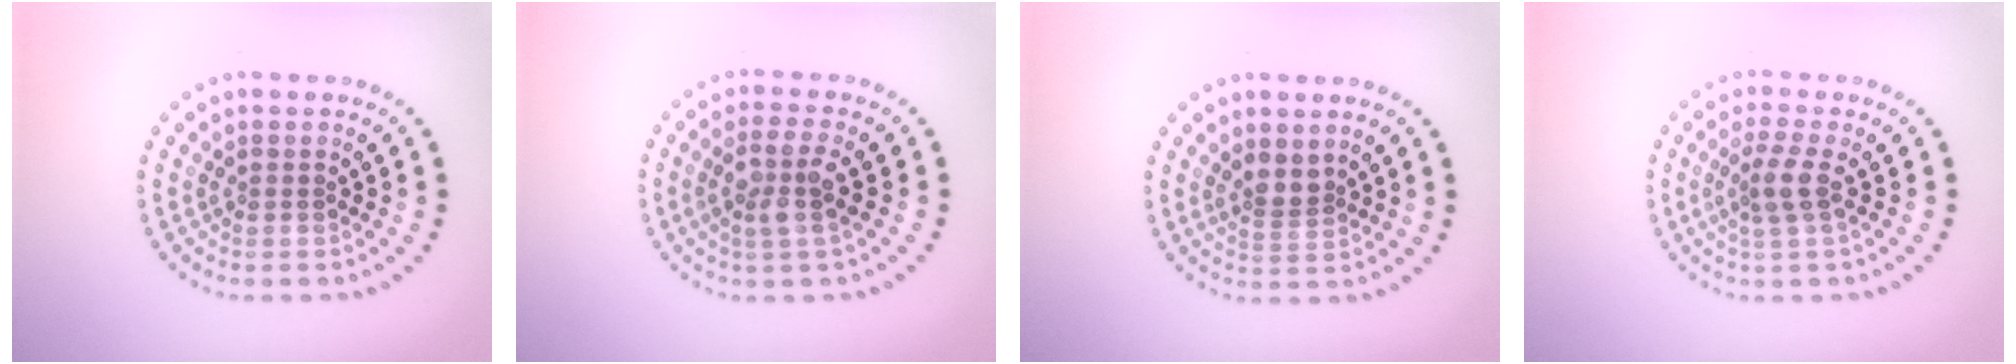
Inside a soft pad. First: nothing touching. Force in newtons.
{"total": 3.0, "press": 2.7, "slide": 1.2}
{"total": 2.0, "press": 1.4, "slide": 1.4}
{"total": 2.5, "press": 1.9, "slide": 1.6}